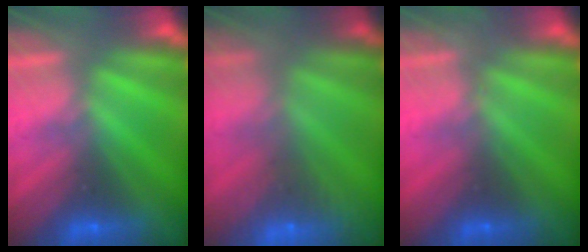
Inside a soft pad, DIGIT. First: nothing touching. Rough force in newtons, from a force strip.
{"total": 8.0}
{"total": 4.5}